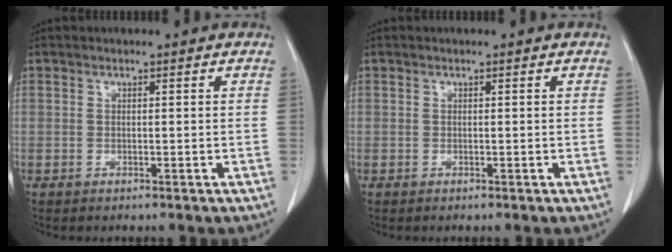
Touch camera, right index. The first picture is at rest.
{"total": 0.0}